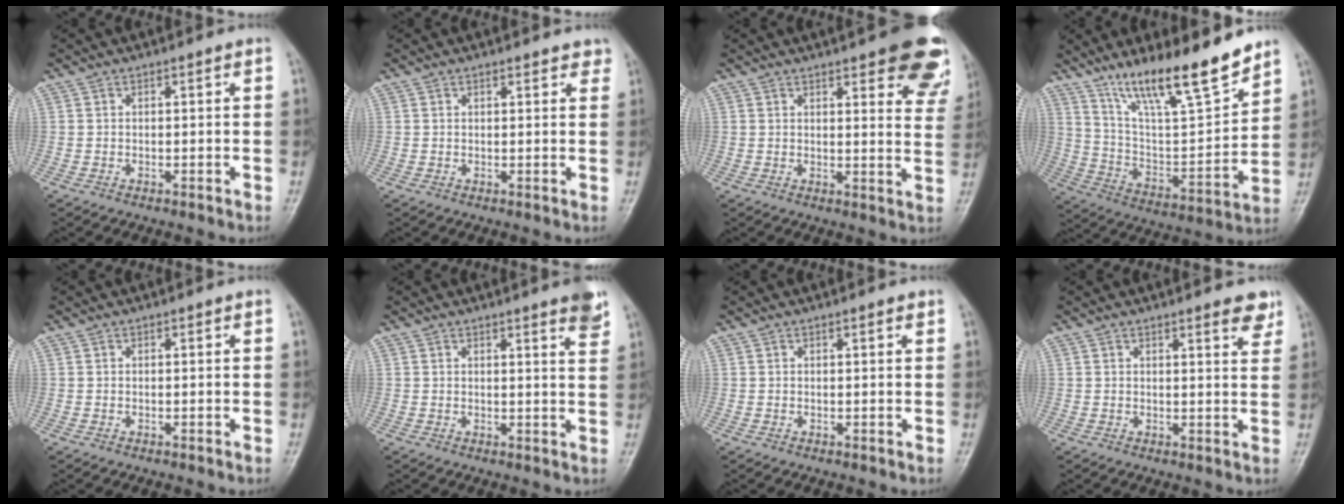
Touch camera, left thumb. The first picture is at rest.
{"total": 2.7, "force": [2.3, 1.0, 1.1], "torque": [0.006, -0.003, 0.019]}
{"total": 15.9, "force": [10.1, 4.8, 11.4], "torque": [-0.107, -0.039, 0.107]}
{"total": 19.3, "force": [14.2, 3.8, 12.5], "torque": [-0.177, -0.078, 0.252]}
{"total": 0.0}
{"total": 4.6, "force": [3.2, 0.4, 3.3], "torque": [-0.031, -0.018, 0.035]}
{"total": 0.9, "force": [0.6, 0.1, 0.6], "torque": [-0.007, 0.000, 0.007]}
{"total": 4.1, "force": [3.0, 1.0, 2.7], "torque": [-0.020, -0.016, 0.033]}